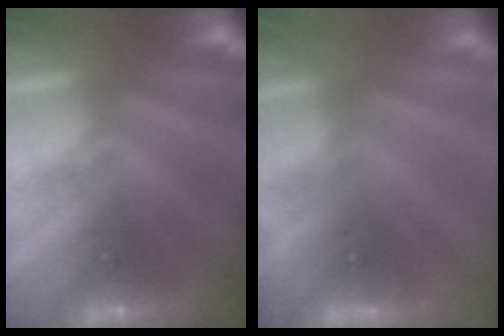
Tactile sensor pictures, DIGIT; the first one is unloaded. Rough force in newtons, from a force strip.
{"total": 5.3}